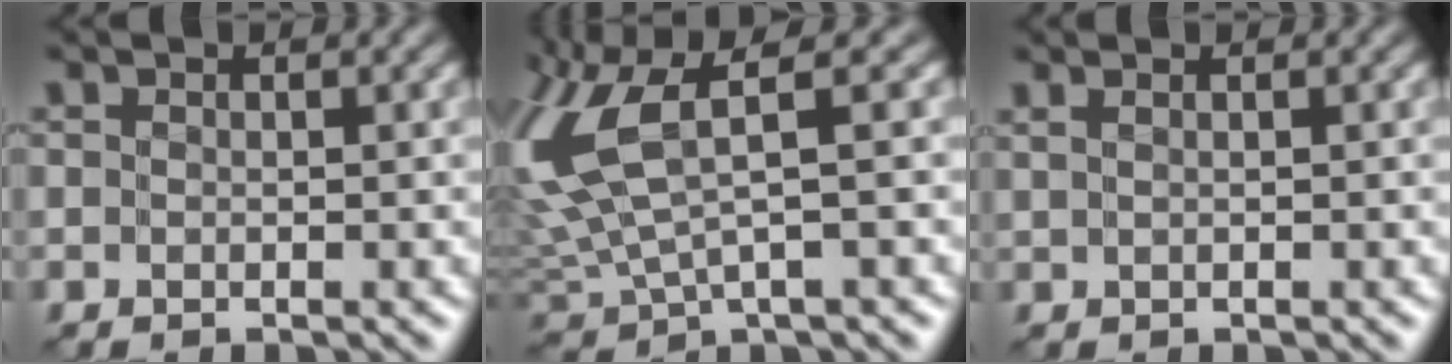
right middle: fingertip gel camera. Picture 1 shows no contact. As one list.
[{"total": 7.6, "force": [2.5, 2.9, 6.6], "torque": [-0.173, 0.003, 0.046]}, {"total": 0.7, "force": [0.6, -0.3, 0.2], "torque": [-0.008, 0.003, 0.015]}]